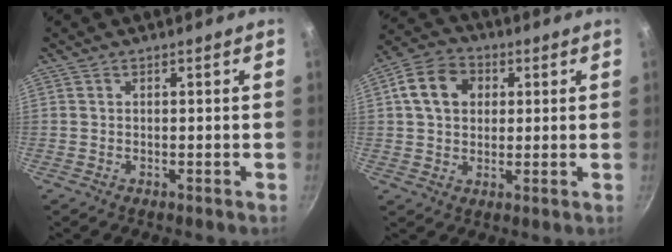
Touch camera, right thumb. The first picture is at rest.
{"total": 9.7, "force": [2.3, 7.6, 5.6], "torque": [-0.076, 0.013, 0.027]}